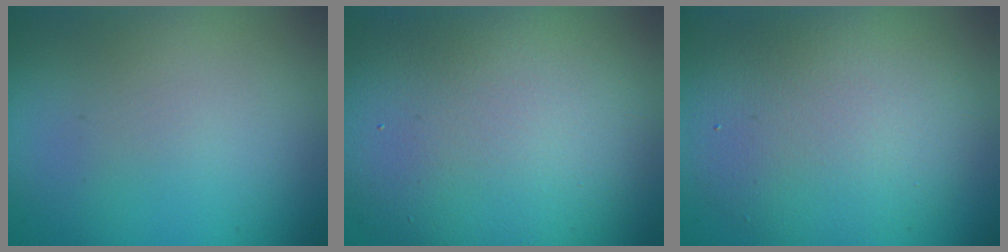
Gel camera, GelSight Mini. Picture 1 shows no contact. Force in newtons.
{"total": 11.3, "press": 11.3, "slide": 0.5}
{"total": 6.7, "press": 6.7, "slide": 0.6}